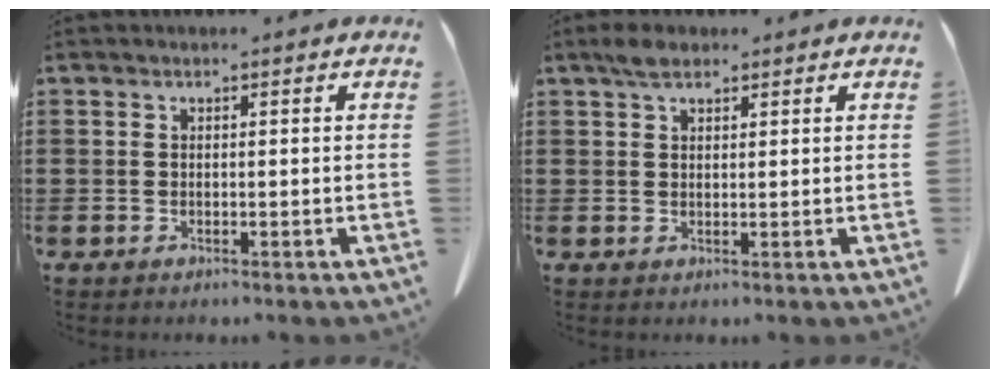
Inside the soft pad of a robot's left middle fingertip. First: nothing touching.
{"total": 2.5, "force": [1.8, 1.0, 1.5], "torque": [-0.034, 0.006, 0.032]}